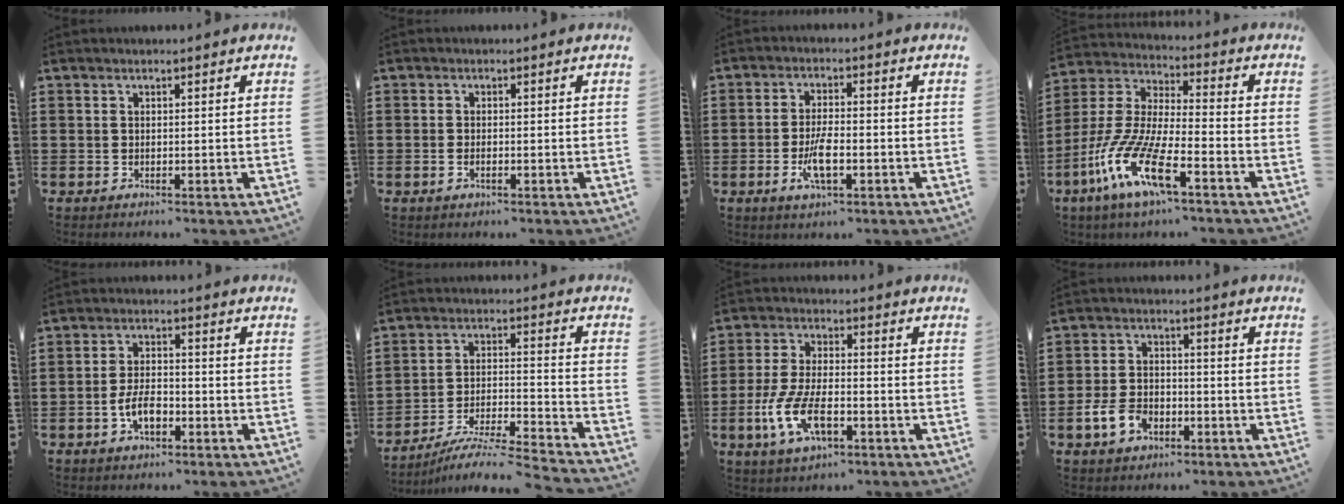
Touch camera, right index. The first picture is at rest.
{"total": 0.8, "force": [-0.4, 0.1, 0.6], "torque": [-0.015, -0.006, -0.006]}
{"total": 5.6, "force": [-2.0, 1.7, 5.0], "torque": [-0.103, -0.005, -0.039]}
{"total": 12.1, "force": [-7.4, 2.3, 9.4], "torque": [-0.233, -0.017, -0.155]}
{"total": 5.1, "force": [-2.0, 2.5, 4.0], "torque": [-0.089, 0.000, -0.040]}
{"total": 6.9, "force": [-6.3, -0.3, 2.6], "torque": [-0.048, -0.009, -0.127]}
{"total": 8.9, "force": [-3.5, 3.8, 7.2], "torque": [-0.172, -0.012, -0.069]}
{"total": 5.5, "force": [-2.8, 3.4, 3.2], "torque": [-0.083, 0.003, -0.057]}